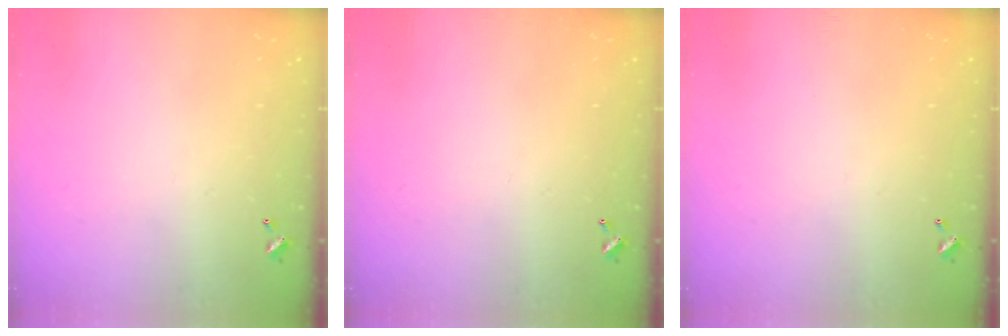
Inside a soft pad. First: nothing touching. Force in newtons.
{"total": 0.0}
{"total": 0.0}